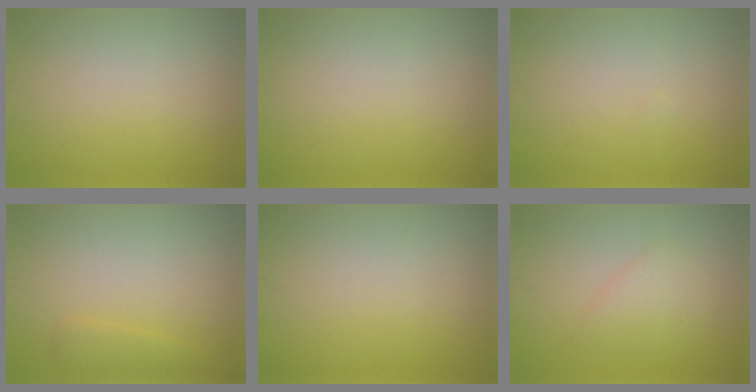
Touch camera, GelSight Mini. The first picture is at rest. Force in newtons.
{"total": 0.0}
{"total": 0.0}
{"total": 1.4, "press": 1.4, "slide": 0.1}
{"total": 0.0}
{"total": 2.2, "press": 2.2, "slide": 0.2}